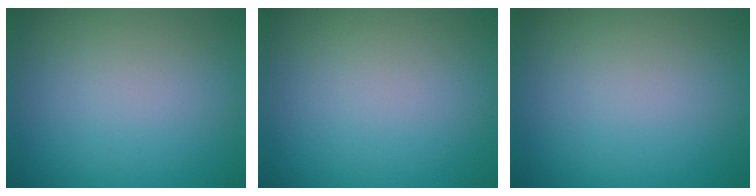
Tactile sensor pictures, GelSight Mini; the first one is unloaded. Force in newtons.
{"total": 0.0}
{"total": 0.0}